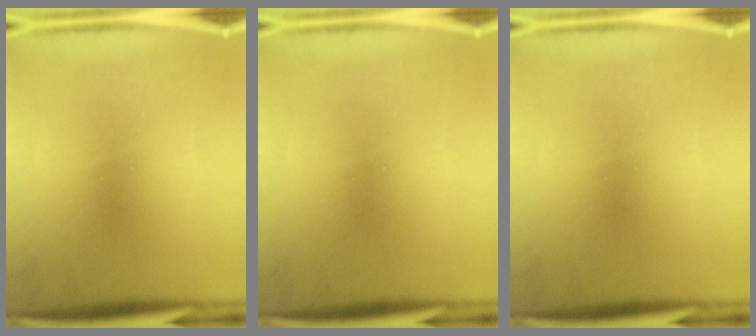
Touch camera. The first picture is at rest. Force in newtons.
{"total": 0.0}
{"total": 0.0}